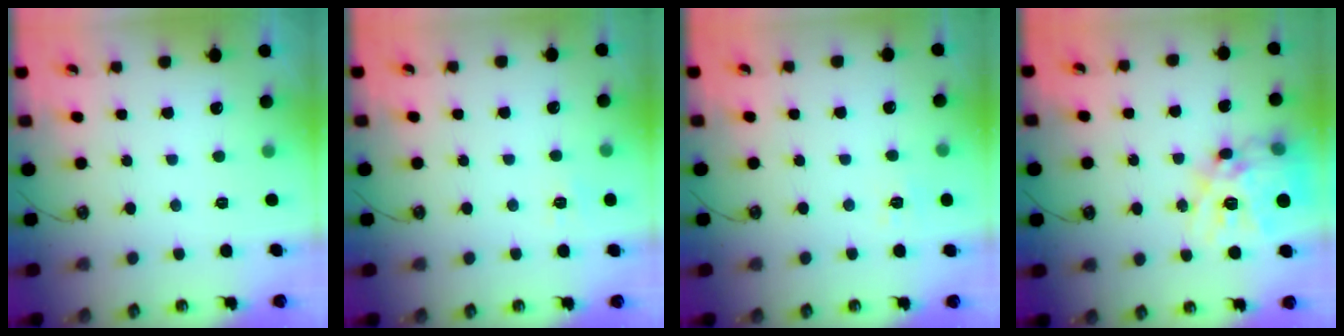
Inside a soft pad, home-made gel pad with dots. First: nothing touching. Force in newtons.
{"total": 6.0, "press": 5.9, "slide": 0.6}
{"total": 6.4, "press": 6.3, "slide": 0.8}
{"total": 19.5, "press": 19.5, "slide": 1.7}